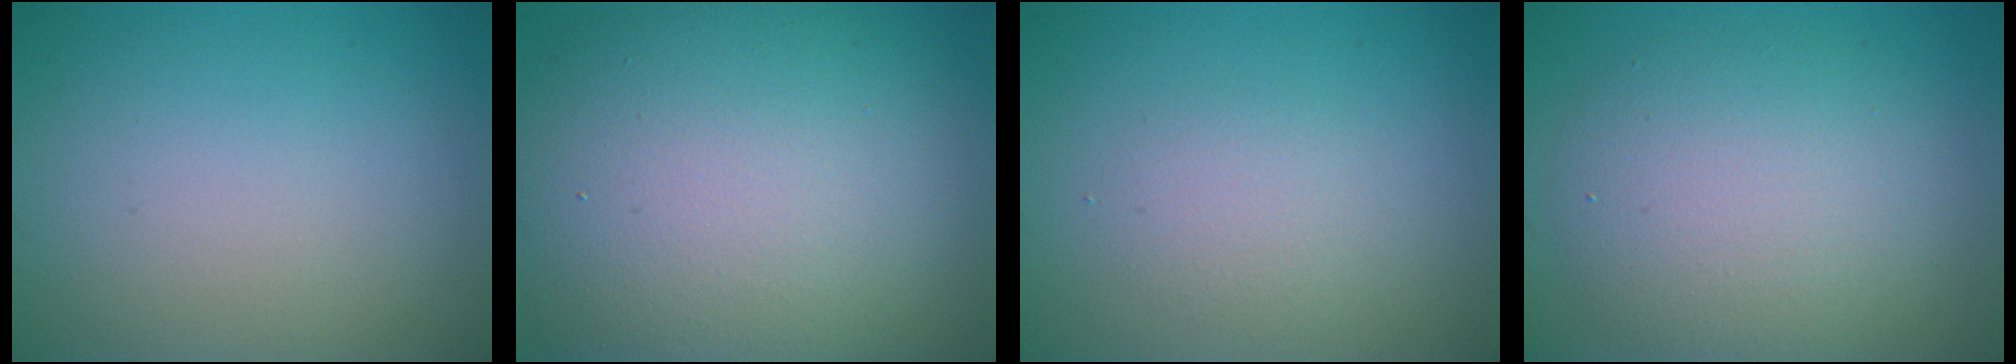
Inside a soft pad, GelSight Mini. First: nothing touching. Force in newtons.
{"total": 14.9, "press": 14.9, "slide": 1.0}
{"total": 1.7, "press": 1.7, "slide": 0.1}
{"total": 6.6, "press": 6.6, "slide": 0.4}